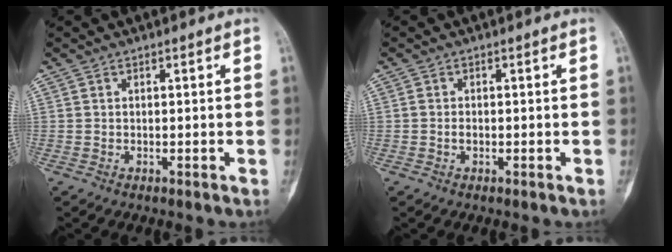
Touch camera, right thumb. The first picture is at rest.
{"total": 1.1, "force": [-0.3, 0.7, 0.7], "torque": [-0.013, 0.003, -0.006]}